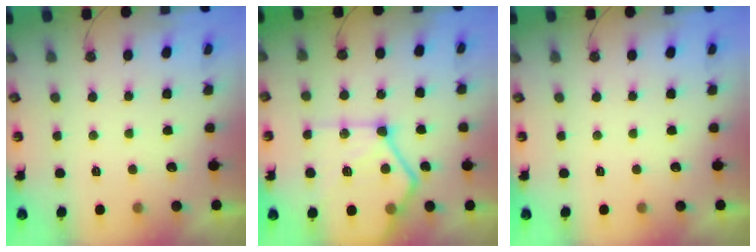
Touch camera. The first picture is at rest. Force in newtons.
{"total": 23.3, "press": 23.1, "slide": 2.7}
{"total": 0.0}